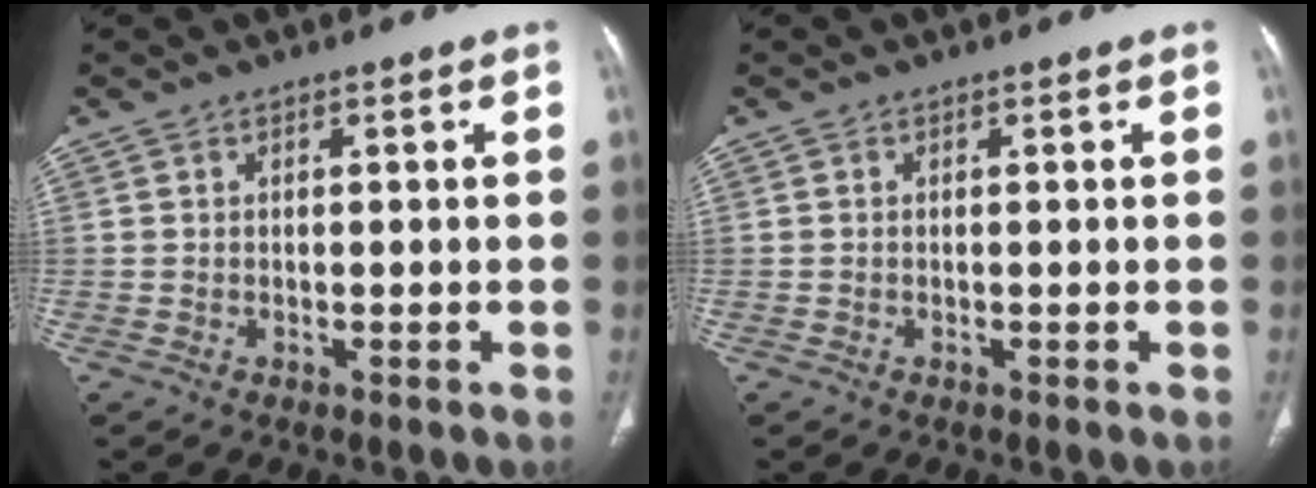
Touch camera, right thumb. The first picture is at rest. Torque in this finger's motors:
{"motor_torque": [0.05, -0.10, 0.11, -0.14, 0.03]}